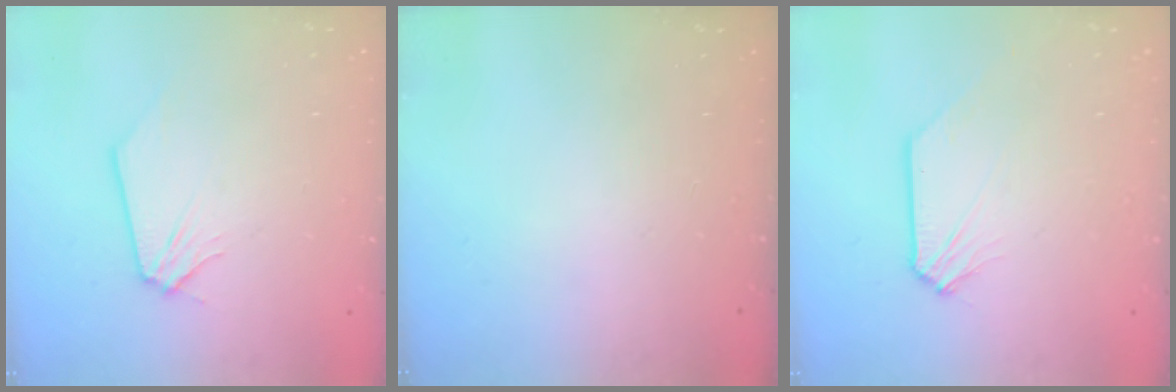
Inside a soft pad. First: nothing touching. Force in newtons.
{"total": 0.0}
{"total": 0.0}